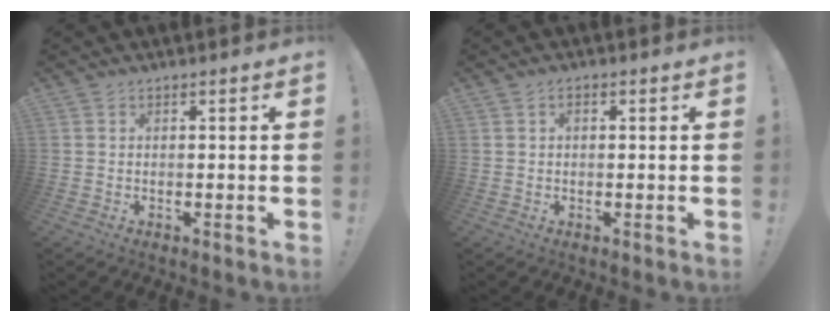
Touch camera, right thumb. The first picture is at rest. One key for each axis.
{"total": 1.0, "fx": 0.0, "fy": 0.7, "fz": 0.7, "tx": -0.011, "ty": 0.003, "tz": -0.001}